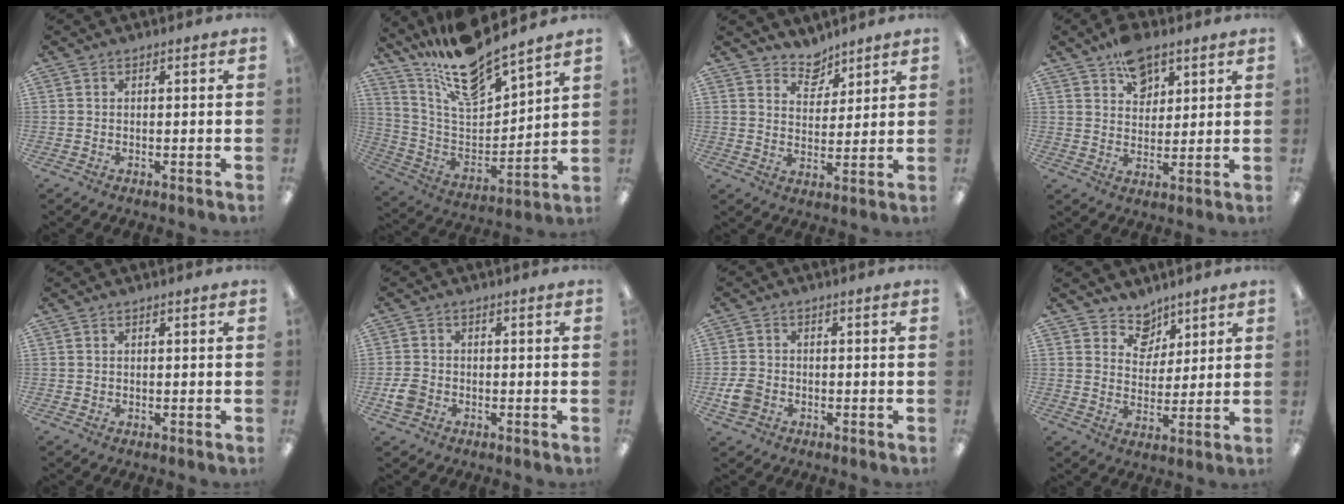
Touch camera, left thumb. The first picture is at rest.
{"total": 16.4, "force": [14.6, 2.9, 6.8], "torque": [-0.143, -0.110, 0.255]}
{"total": 6.2, "force": [5.6, 2.6, 0.8], "torque": [-0.010, -0.036, 0.102]}
{"total": 8.8, "force": [5.8, 5.3, 4.1], "torque": [-0.049, -0.029, 0.101]}
{"total": 0.6, "force": [0.3, 0.5, 0.0], "torque": [0.001, 0.004, 0.005]}
{"total": 3.7, "force": [-1.3, 3.0, 1.8], "torque": [-0.033, 0.006, -0.022]}
{"total": 4.2, "force": [-1.2, 3.5, 2.1], "torque": [-0.038, 0.000, -0.025]}
{"total": 7.2, "force": [5.5, 4.6, 0.3], "torque": [-0.005, -0.039, 0.102]}